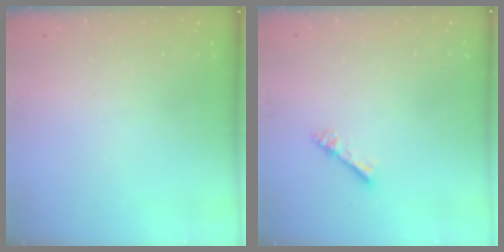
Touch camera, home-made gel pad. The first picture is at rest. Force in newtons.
{"total": 1.8, "press": 1.8, "slide": 0.1}